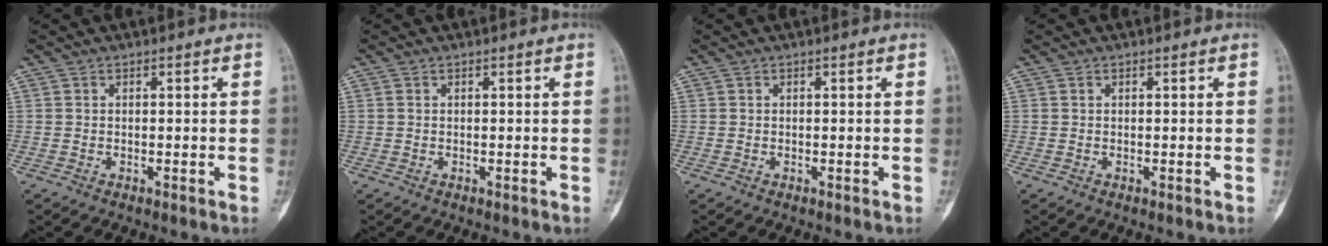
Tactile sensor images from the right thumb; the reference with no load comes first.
{"total": 0.0}
{"total": 0.0}
{"total": 0.0}